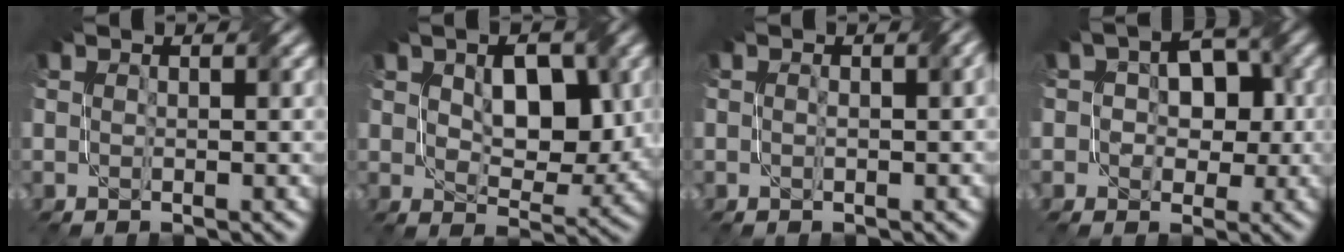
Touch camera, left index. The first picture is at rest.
{"total": 5.8, "force": [1.3, 3.5, 4.5], "torque": [-0.072, -0.009, 0.028]}
{"total": 1.6, "force": [-0.3, 0.4, 1.5], "torque": [-0.019, -0.002, 0.001]}
{"total": 4.9, "force": [-0.1, 3.7, 3.2], "torque": [-0.022, 0.011, -0.006]}